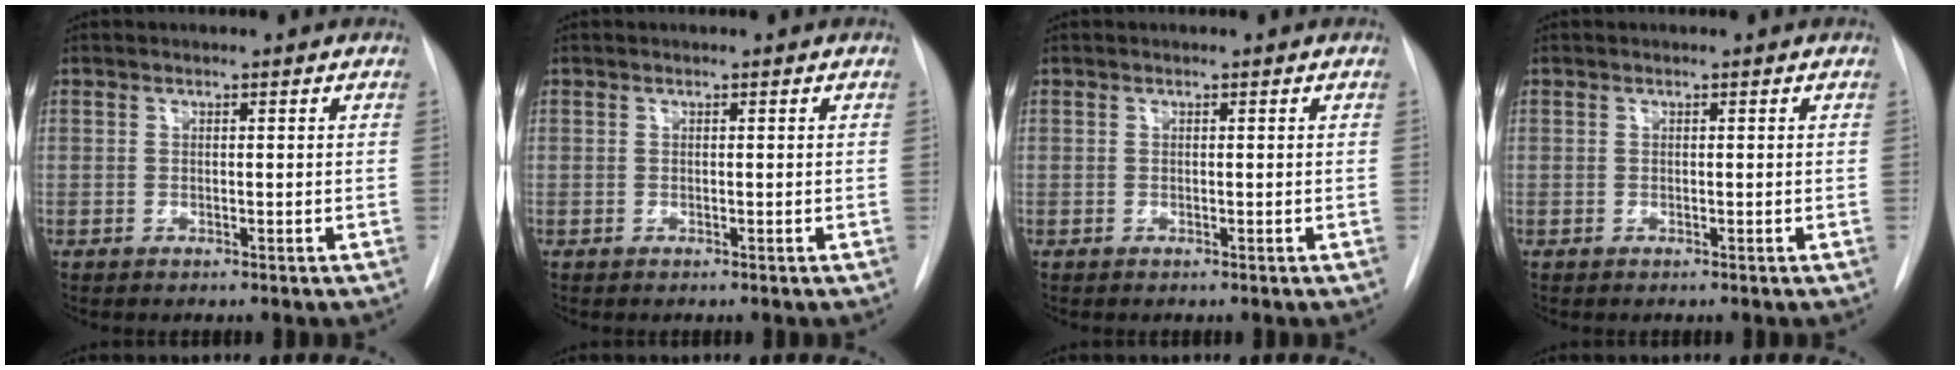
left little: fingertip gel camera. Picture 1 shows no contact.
{"total": 0.0}
{"total": 0.0}
{"total": 0.0}